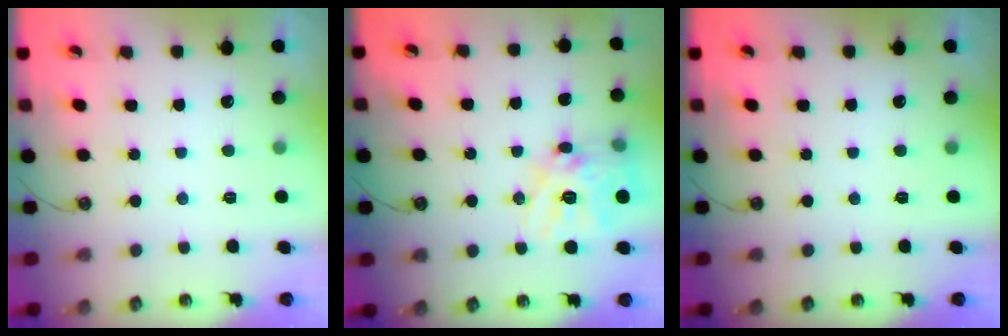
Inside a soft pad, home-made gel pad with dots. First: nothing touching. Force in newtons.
{"total": 16.8, "press": 16.8, "slide": 1.4}
{"total": 0.0}